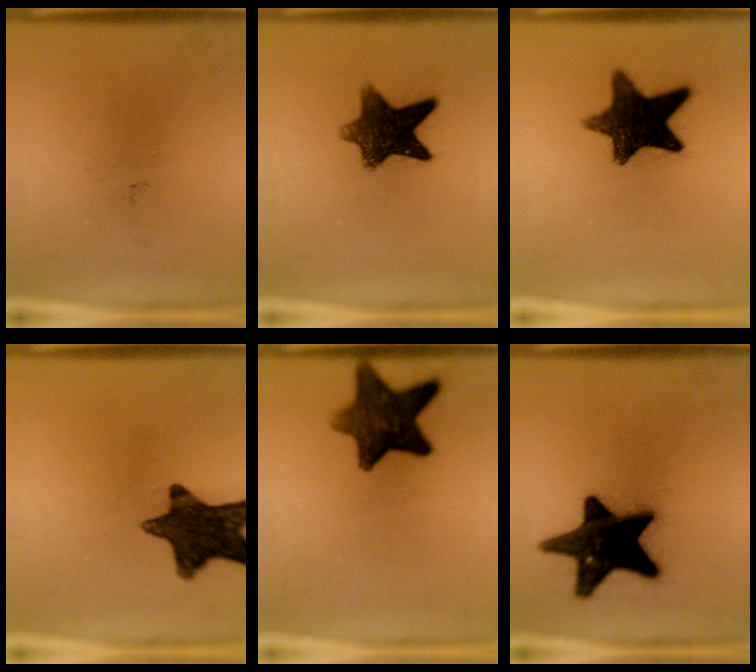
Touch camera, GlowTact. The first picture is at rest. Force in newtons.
{"total": 10.2}
{"total": 13.4}
{"total": 14.0}
{"total": 11.4}
{"total": 18.9}